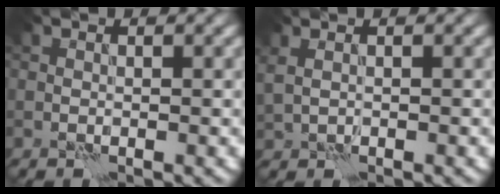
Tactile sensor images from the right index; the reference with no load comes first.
{"total": 1.7, "force": [1.0, 0.7, 1.1], "torque": [-0.020, 0.009, 0.011]}